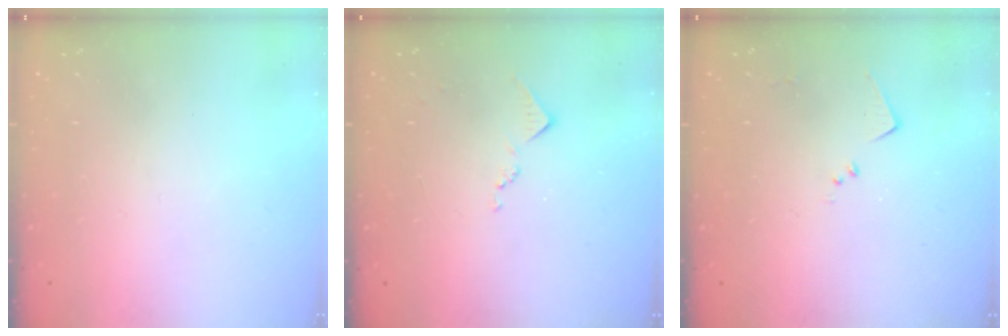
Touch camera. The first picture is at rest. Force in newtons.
{"total": 7.5, "press": 7.4, "slide": 0.8}
{"total": 6.3, "press": 6.3, "slide": 1.0}